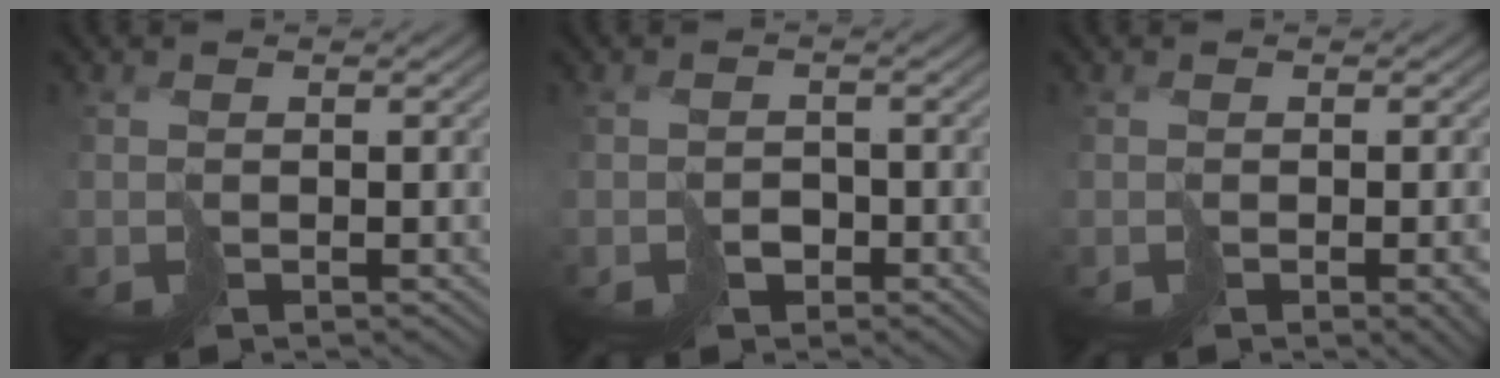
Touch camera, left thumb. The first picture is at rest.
{"total": 1.6, "force": [-0.9, 1.2, 0.6], "torque": [-0.006, -0.001, -0.015]}
{"total": 3.3, "force": [-1.4, 0.9, 2.9], "torque": [-0.038, -0.005, -0.017]}